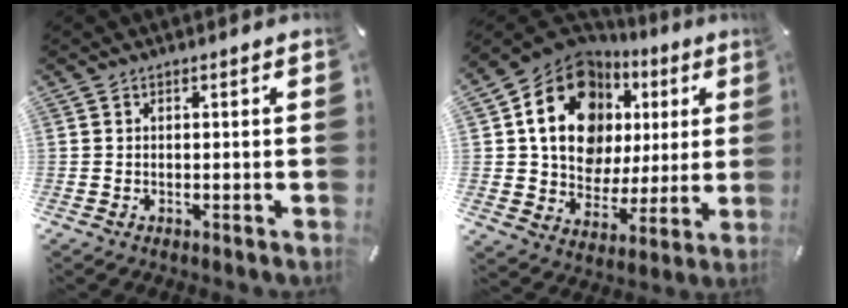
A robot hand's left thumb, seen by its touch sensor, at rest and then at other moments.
{"total": 18.4, "force": [7.3, 13.9, 9.7], "torque": [-0.163, -0.044, 0.131]}